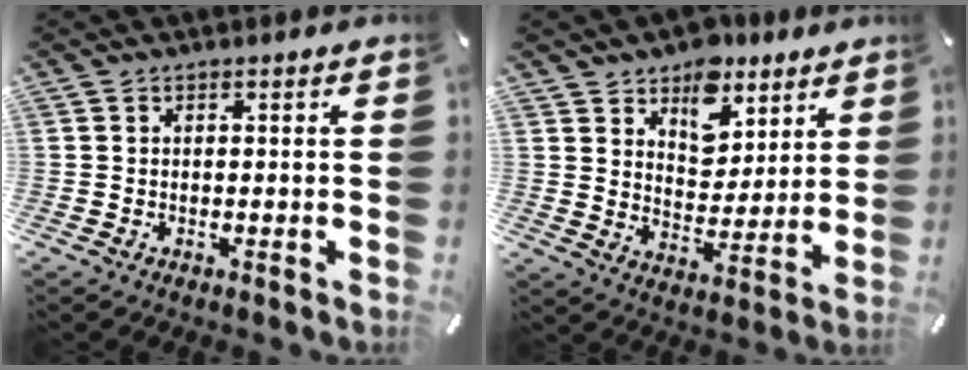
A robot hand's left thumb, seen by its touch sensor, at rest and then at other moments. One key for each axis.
{"total": 10.7, "fx": 7.0, "fy": 7.5, "fz": 3.0, "tx": -0.043, "ty": -0.051, "tz": 0.129}